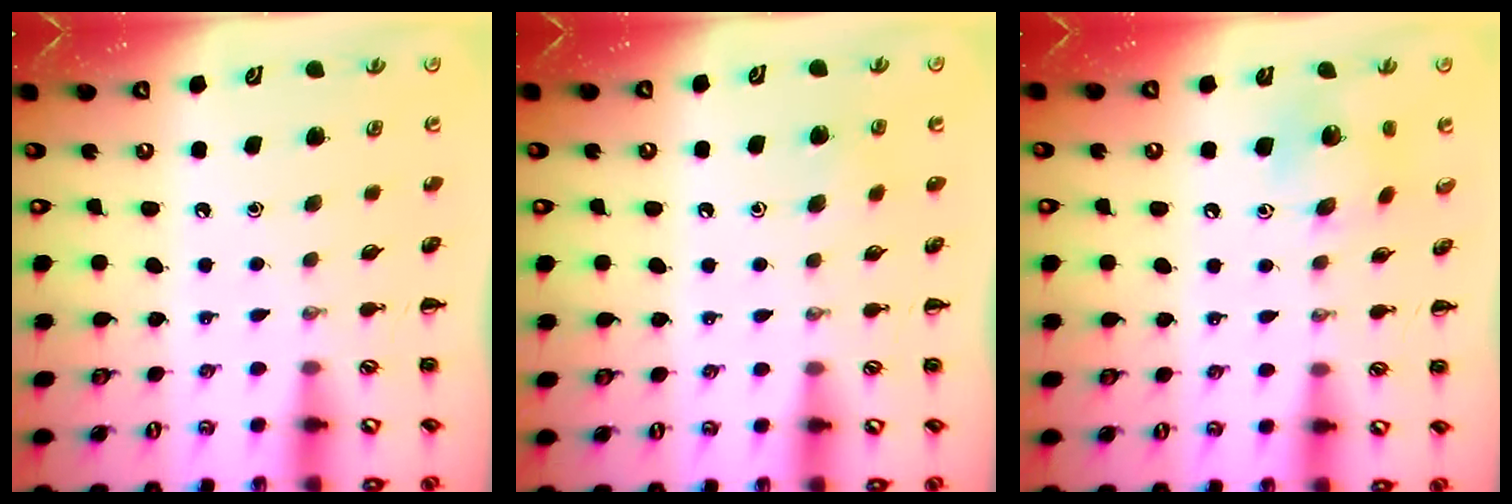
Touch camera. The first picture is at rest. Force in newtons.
{"total": 2.9, "press": 2.6, "slide": 1.3}
{"total": 6.6, "press": 6.4, "slide": 1.4}